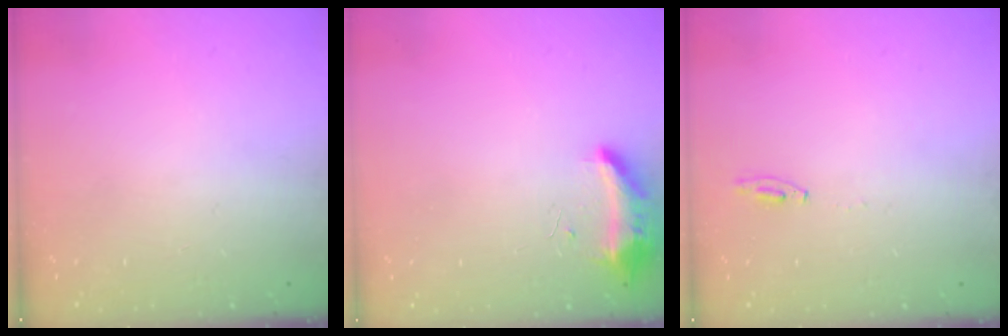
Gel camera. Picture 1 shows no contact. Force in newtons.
{"total": 19.0, "press": 10.9, "slide": 15.6}
{"total": 3.6, "press": 3.5, "slide": 0.5}